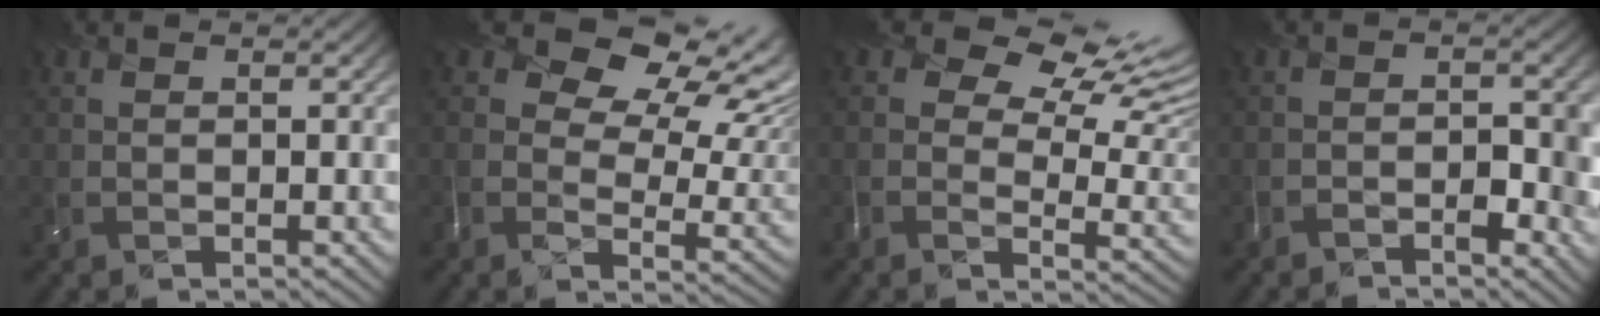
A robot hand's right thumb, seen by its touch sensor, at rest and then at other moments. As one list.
[{"total": 12.2, "force": [6.6, 6.7, 7.8], "torque": [-0.130, 0.010, 0.107]}, {"total": 10.9, "force": [6.3, 5.2, 7.2], "torque": [-0.123, 0.008, 0.103]}, {"total": 3.3, "force": [-2.8, 0.9, 1.6], "torque": [-0.009, -0.001, -0.042]}]